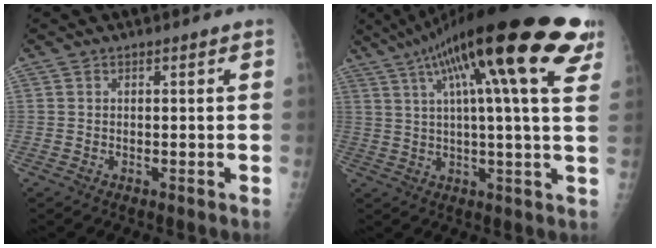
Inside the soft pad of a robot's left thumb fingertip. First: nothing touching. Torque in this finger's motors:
{"motor_torque": [0.70, 1.11, 2.29, -0.47, 0.57]}